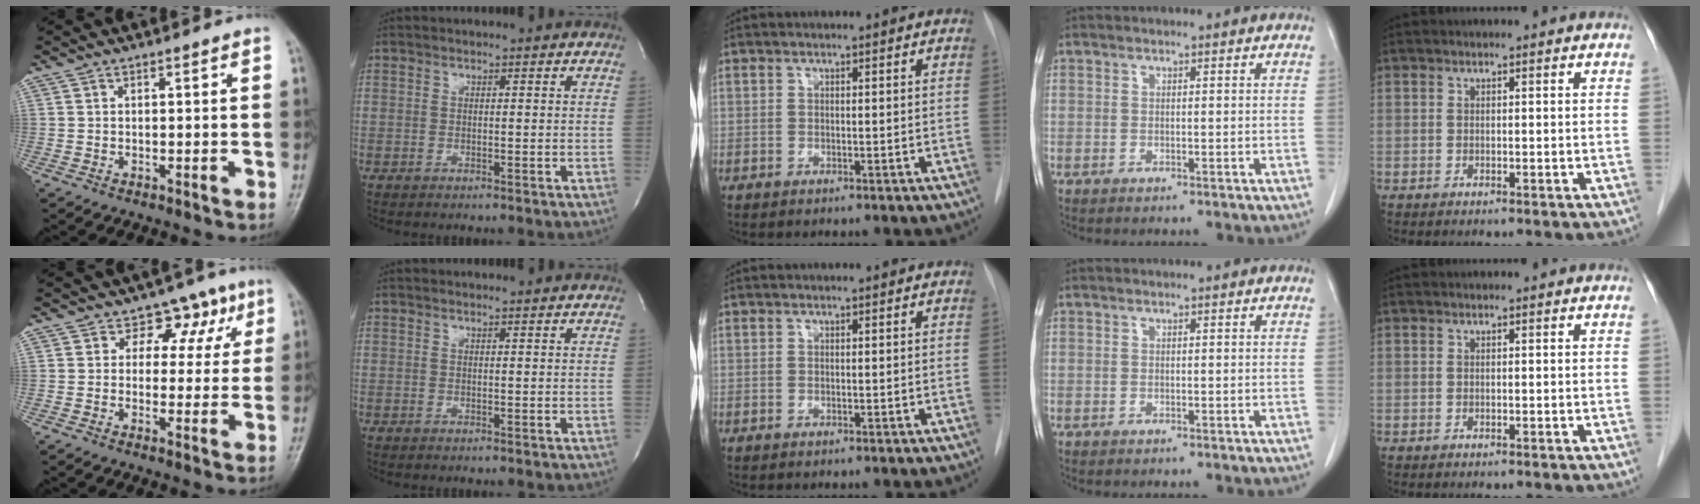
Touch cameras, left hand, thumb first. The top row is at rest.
{"thumb": {"total": 7.0, "force": [3.2, 5.6, 2.8], "torque": [0.017, -0.002, 0.035]}, "index": {"total": 1.4, "force": [1.4, 0.0, 0.0], "torque": [-0.012, -0.001, 0.016]}}